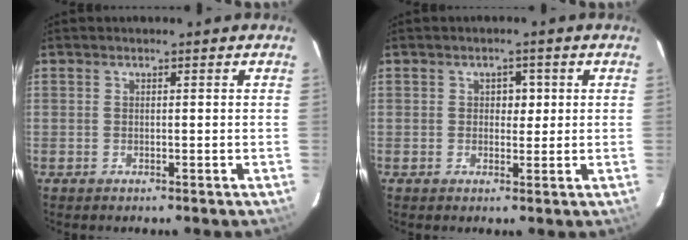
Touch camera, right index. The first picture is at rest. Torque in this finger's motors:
{"motor_torque": [0.33, 0.23, 0.06, 0.02]}